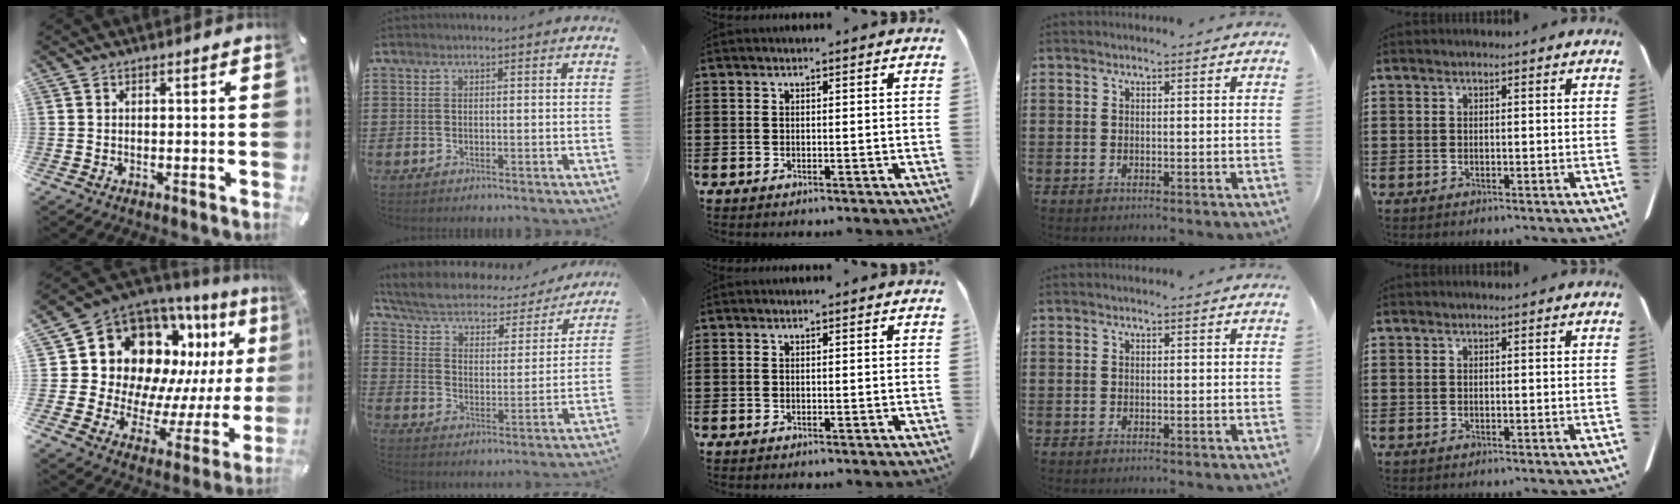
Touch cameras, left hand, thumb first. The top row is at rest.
{"thumb": {"total": 18.0, "force": [9.2, 13.0, 8.4], "torque": [-0.136, -0.102, 0.187]}, "index": {"total": 4.2, "force": [3.8, 1.1, 1.5], "torque": [-0.052, -0.032, 0.057]}}